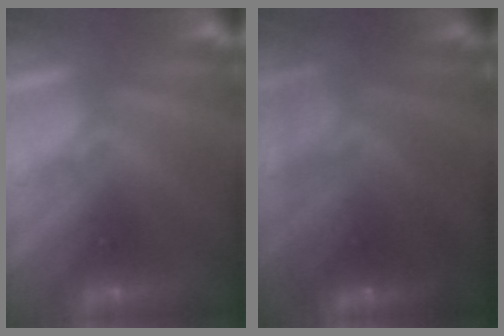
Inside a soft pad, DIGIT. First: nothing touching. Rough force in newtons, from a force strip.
{"total": 7.5}